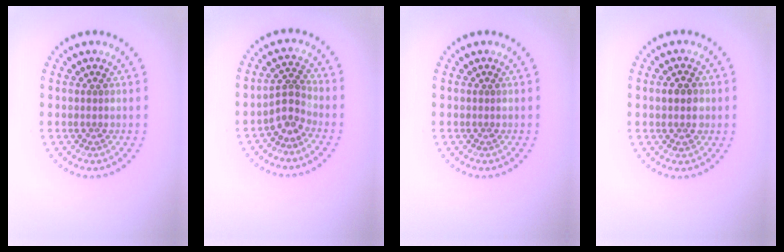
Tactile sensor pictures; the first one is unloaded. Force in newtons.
{"total": 2.5, "press": 1.7, "slide": 1.9}
{"total": 0.0}
{"total": 2.8, "press": 2.8, "slide": 0.1}